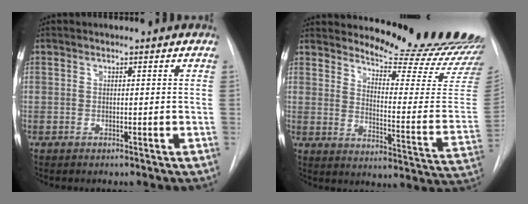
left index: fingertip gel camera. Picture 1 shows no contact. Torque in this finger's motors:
{"motor_torque": [0.95, -1.19, 0.22, 0.01]}